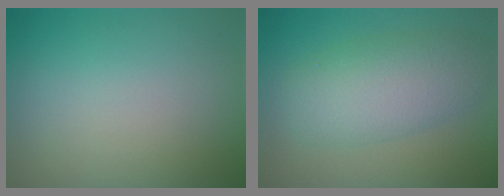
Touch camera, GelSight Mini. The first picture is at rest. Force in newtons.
{"total": 5.5, "press": 5.5, "slide": 0.2}